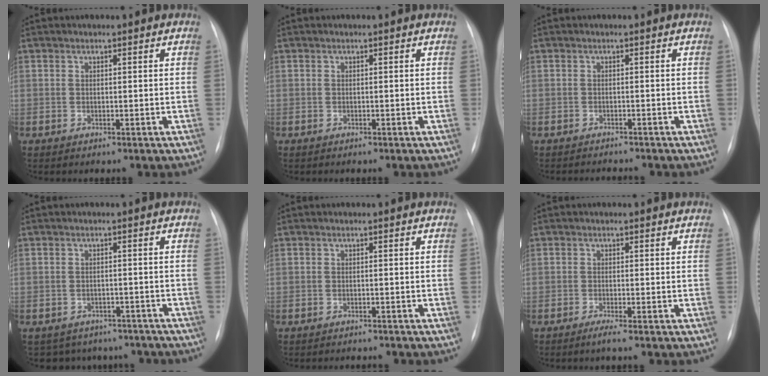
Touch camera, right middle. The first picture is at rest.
{"total": 0.0}
{"total": 3.0, "force": [-2.9, 0.3, 0.6], "torque": [-0.005, -0.005, -0.038]}
{"total": 8.9, "force": [-7.8, 4.4, 0.7], "torque": [-0.007, 0.020, -0.084]}
{"total": 2.7, "force": [-2.6, 0.6, 0.6], "torque": [-0.003, -0.004, -0.031]}
{"total": 1.0, "force": [-0.6, -0.4, 0.7], "torque": [-0.012, -0.001, -0.013]}